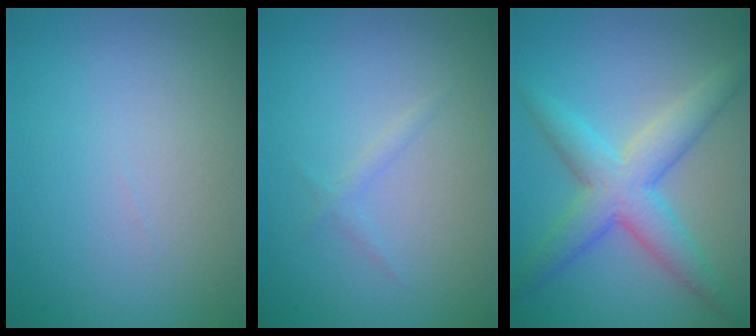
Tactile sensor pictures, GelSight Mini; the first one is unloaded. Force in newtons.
{"total": 0.8, "press": 0.8, "slide": 0.1}
{"total": 5.4, "press": 5.4, "slide": 0.2}